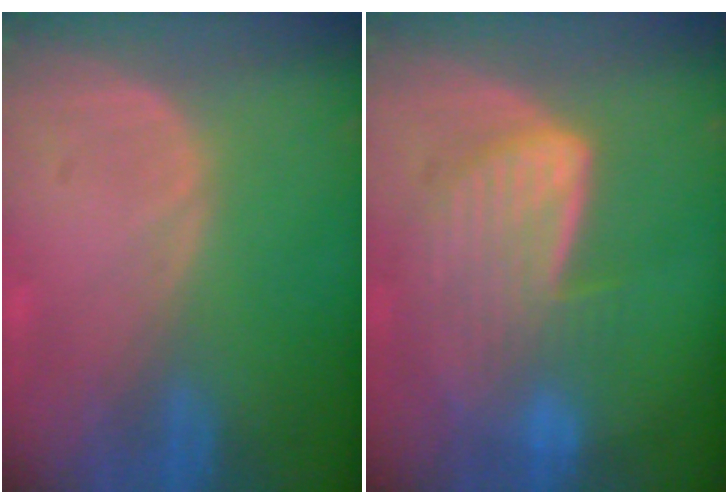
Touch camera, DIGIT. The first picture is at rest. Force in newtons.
{"total": 7.8, "press": 7.3, "slide": 2.9}